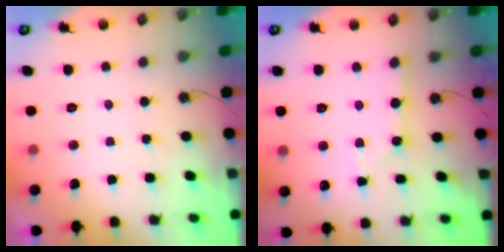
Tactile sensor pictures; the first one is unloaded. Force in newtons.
{"total": 2.7, "press": 2.7, "slide": 0.3}